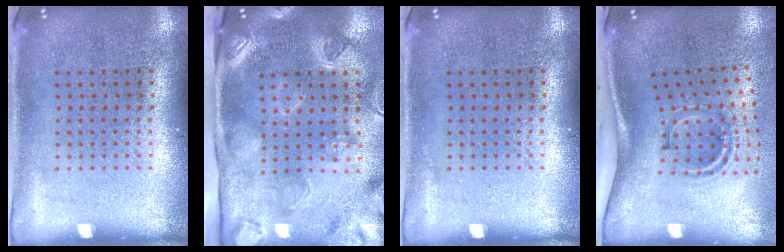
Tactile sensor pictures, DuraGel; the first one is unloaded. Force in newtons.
{"total": 3.9, "press": 2.9, "slide": 2.6}
{"total": 0.0}
{"total": 2.0, "press": 1.2, "slide": 1.7}